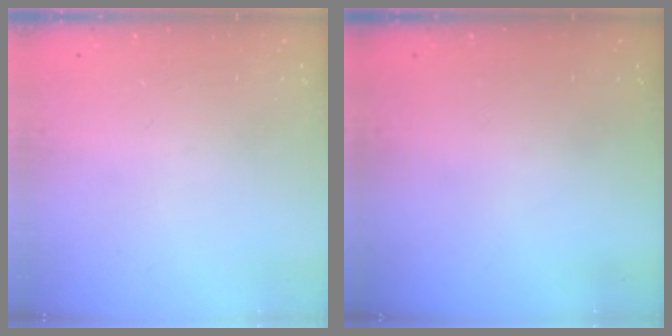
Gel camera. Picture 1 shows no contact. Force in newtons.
{"total": 0.0}